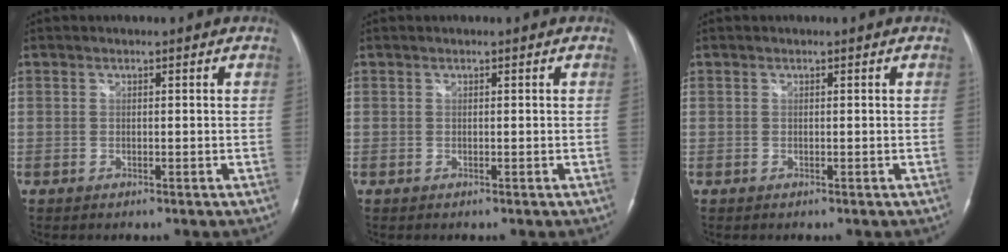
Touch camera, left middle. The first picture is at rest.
{"total": 0.0}
{"total": 0.0}